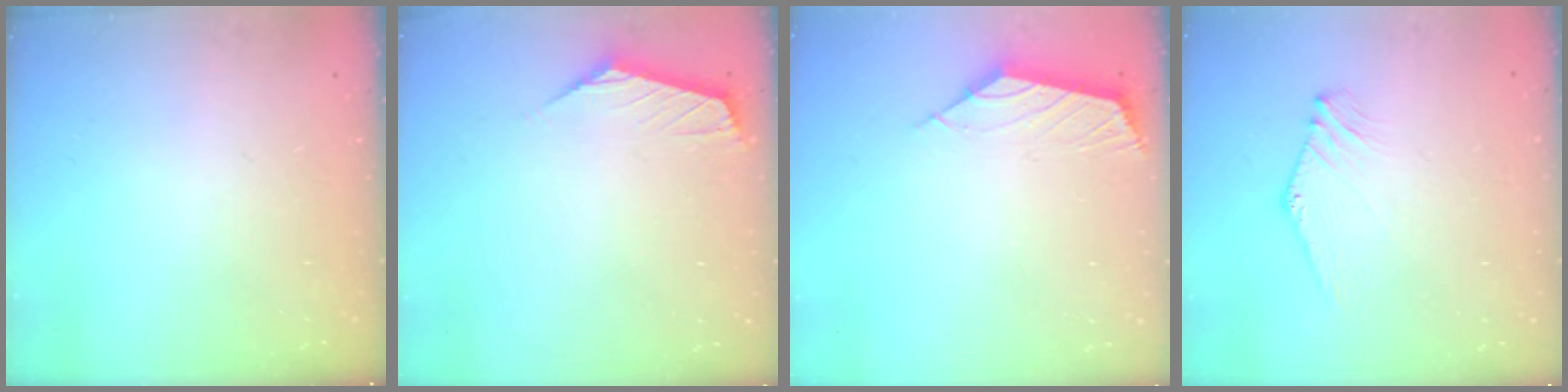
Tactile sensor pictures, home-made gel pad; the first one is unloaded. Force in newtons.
{"total": 0.9, "press": 0.9, "slide": 0.2}
{"total": 2.7, "press": 2.6, "slide": 0.7}
{"total": 0.6, "press": 0.5, "slide": 0.3}